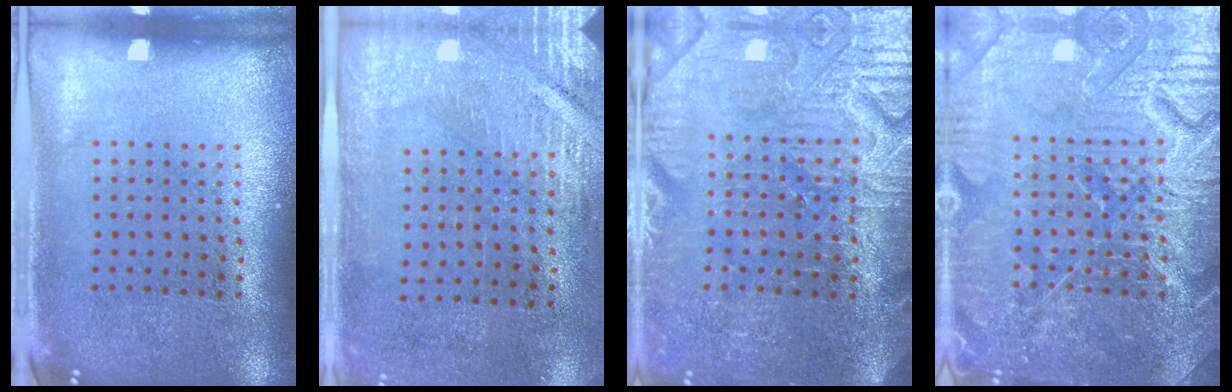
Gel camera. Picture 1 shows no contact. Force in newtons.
{"total": 2.9, "press": 2.5, "slide": 1.4}
{"total": 4.0, "press": 3.9, "slide": 1.2}
{"total": 7.8, "press": 7.7, "slide": 1.0}